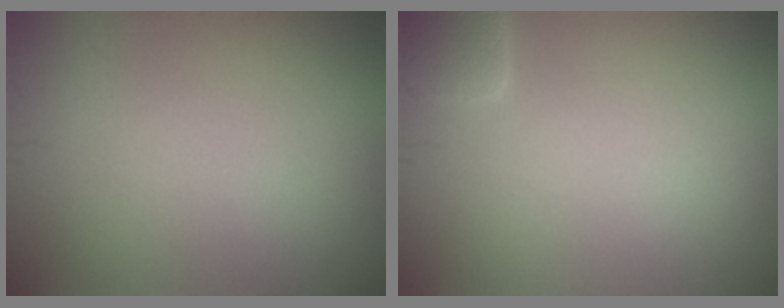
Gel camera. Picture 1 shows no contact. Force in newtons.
{"total": 2.0, "press": 2.0, "slide": 0.3}